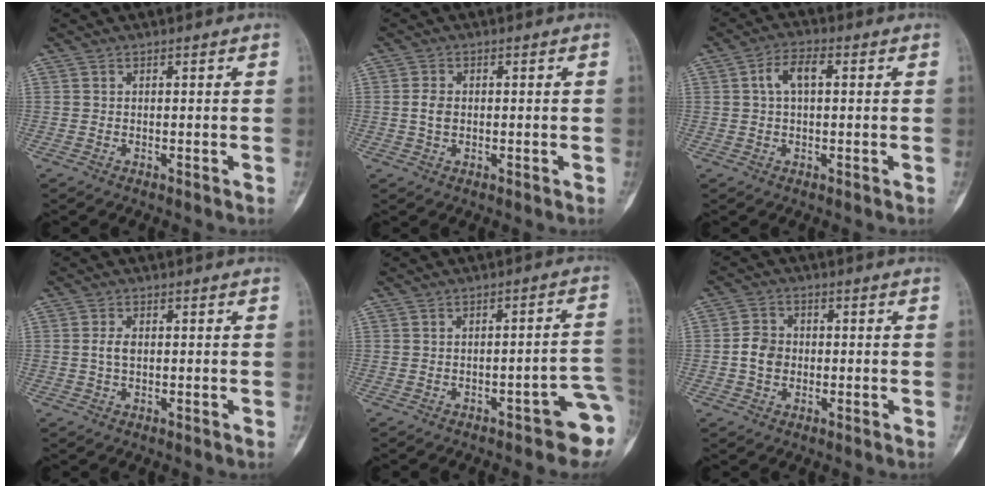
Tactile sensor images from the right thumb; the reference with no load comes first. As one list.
[{"total": 2.4, "force": [0.0, 1.7, 1.8], "torque": [-0.032, 0.002, -0.003]}, {"total": 5.1, "force": [1.0, 2.6, 4.3], "torque": [-0.081, 0.017, 0.014]}, {"total": 2.2, "force": [0.1, 1.3, 1.8], "torque": [-0.036, 0.003, 0.000]}, {"total": 8.0, "force": [-3.9, 2.5, 6.5], "torque": [-0.056, 0.034, -0.047]}, {"total": 4.7, "force": [-0.6, 3.9, 2.5], "torque": [-0.034, 0.011, -0.016]}]